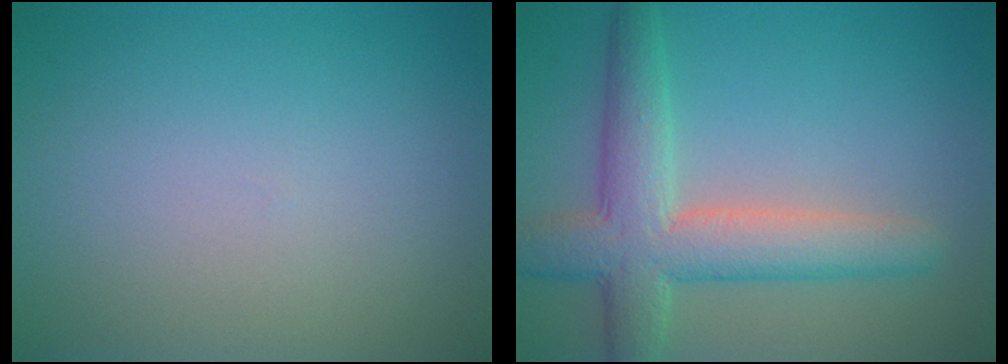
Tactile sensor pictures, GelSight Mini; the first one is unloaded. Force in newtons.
{"total": 6.4, "press": 6.4, "slide": 0.3}